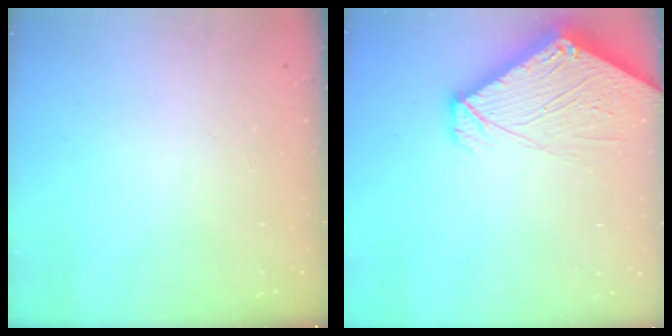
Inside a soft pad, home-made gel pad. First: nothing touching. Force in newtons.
{"total": 7.8, "press": 7.7, "slide": 1.1}